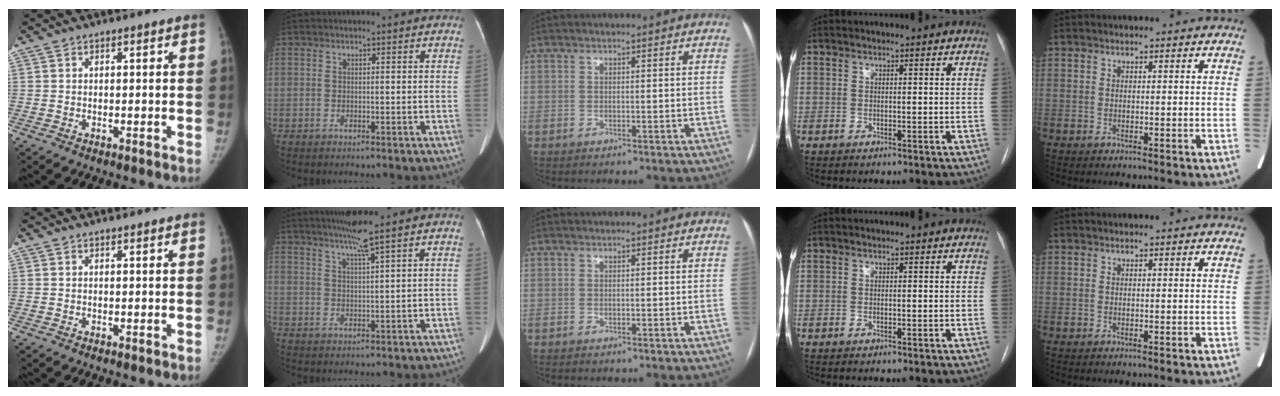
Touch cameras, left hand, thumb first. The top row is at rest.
{"thumb": {"total": 1.4, "force": [1.3, 0.1, 0.5], "torque": [0.000, 0.005, 0.021]}, "index": {"total": 4.4, "force": [3.2, -1.5, 2.7], "torque": [-0.050, -0.001, 0.060]}, "middle": {"total": 1.2, "force": [-0.6, -0.8, -0.6], "torque": [0.012, -0.008, -0.010]}}